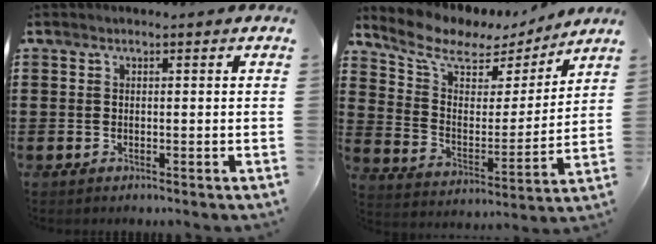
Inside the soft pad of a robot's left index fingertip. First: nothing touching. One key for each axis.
{"total": 7.8, "fx": 6.3, "fy": 3.4, "fz": 3.0, "tx": -0.097, "ty": -0.038, "tz": 0.109}